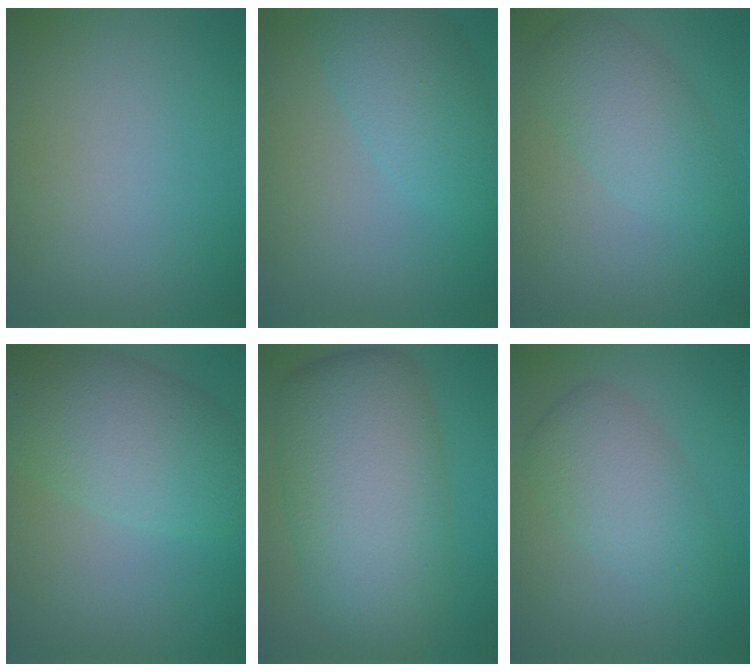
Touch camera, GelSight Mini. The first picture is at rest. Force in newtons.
{"total": 4.6, "press": 4.6, "slide": 0.3}
{"total": 3.9, "press": 3.9, "slide": 0.1}
{"total": 7.6, "press": 7.6, "slide": 0.4}
{"total": 11.1, "press": 11.1, "slide": 0.4}
{"total": 4.3, "press": 4.3, "slide": 0.1}